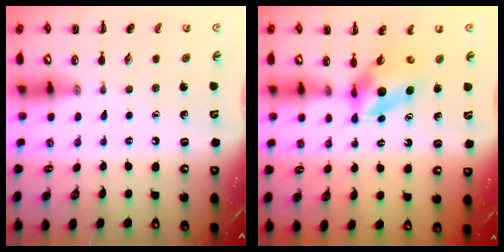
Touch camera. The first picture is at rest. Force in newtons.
{"total": 5.3, "press": 5.2, "slide": 0.9}